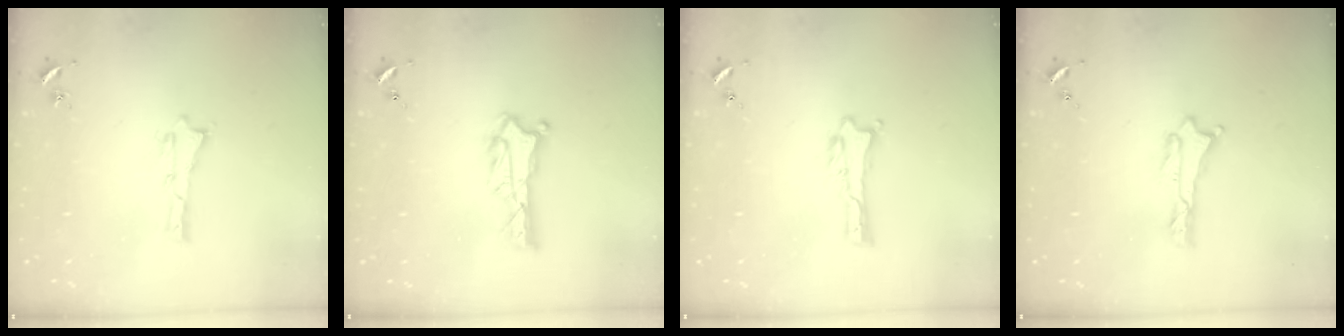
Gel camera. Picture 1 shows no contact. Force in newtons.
{"total": 0.7, "press": 0.7, "slide": 0.1}
{"total": 0.0}
{"total": 0.0}